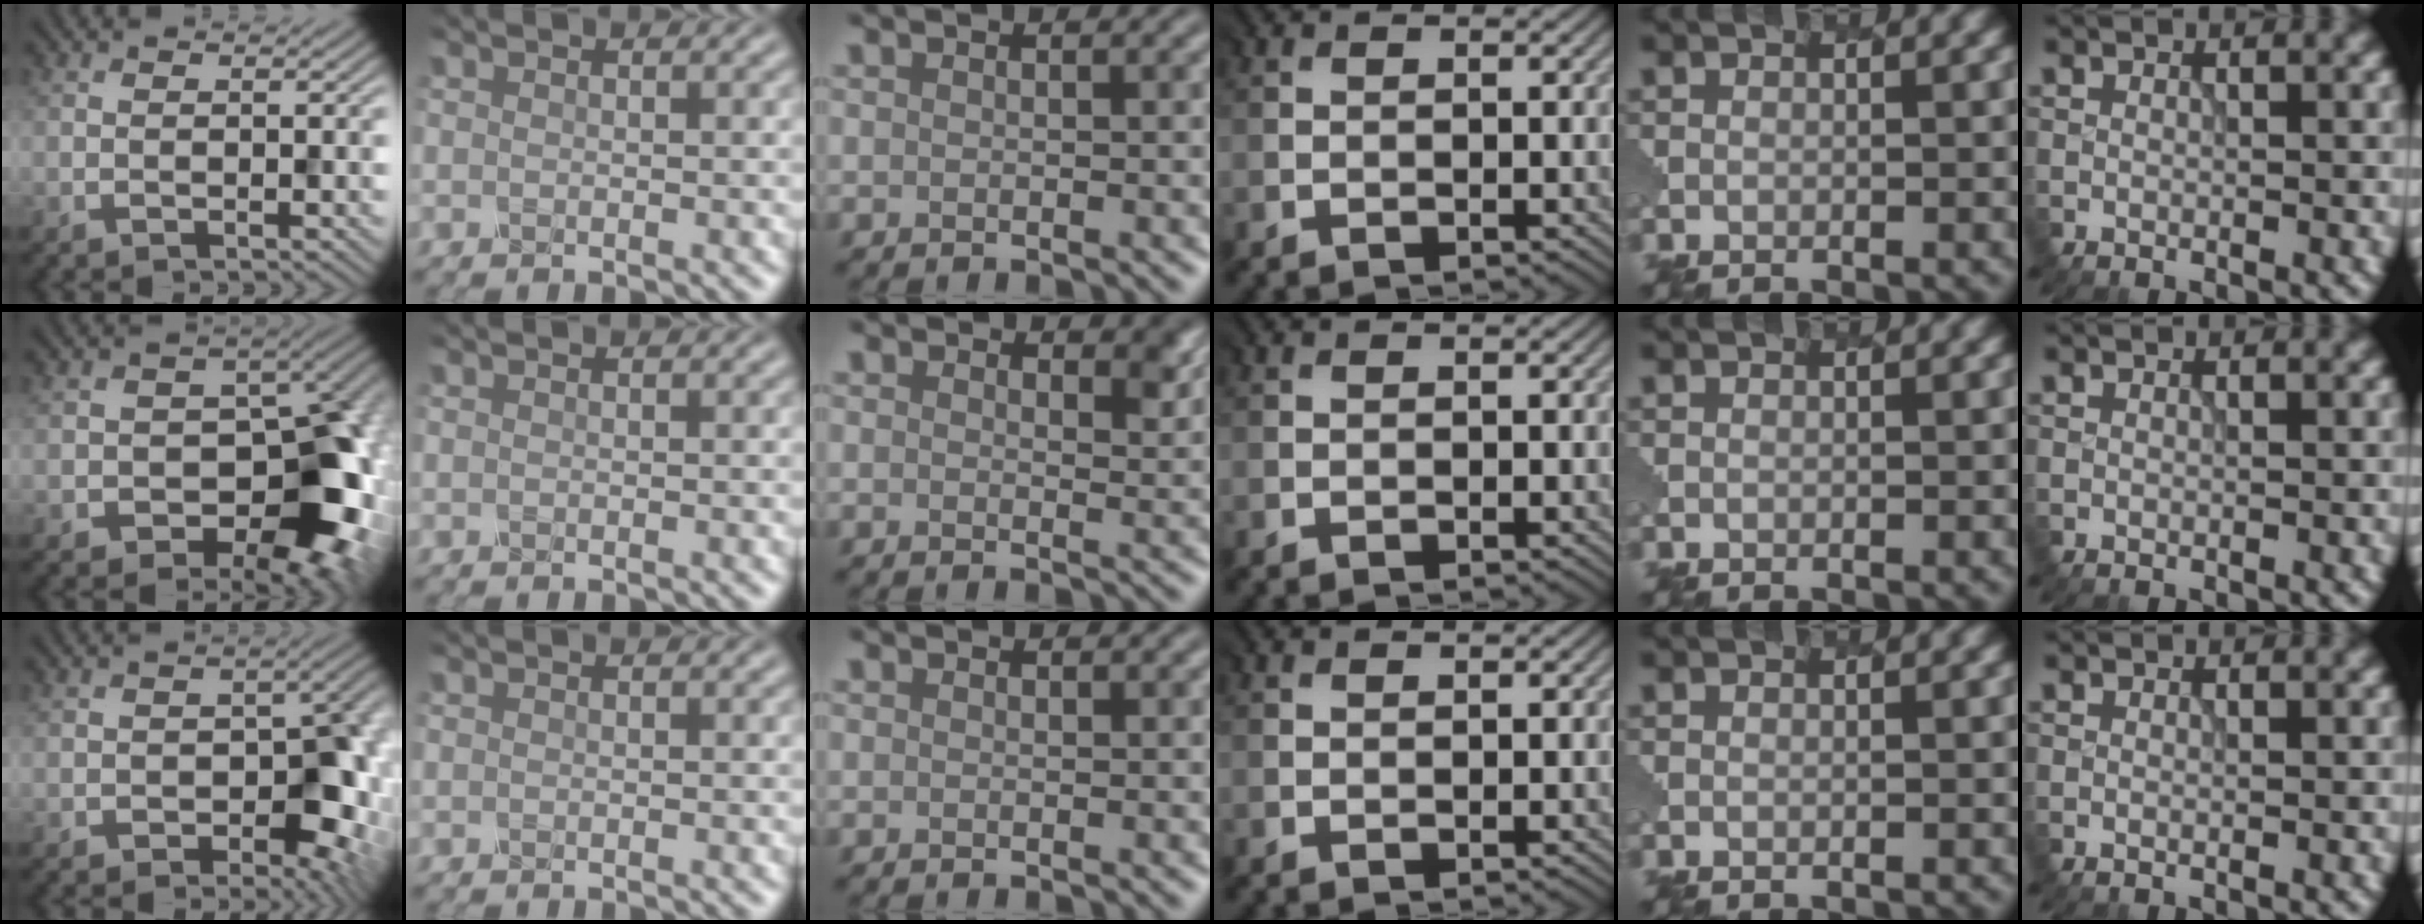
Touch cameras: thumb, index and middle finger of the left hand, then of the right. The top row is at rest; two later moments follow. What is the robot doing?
{"motion": "dispense", "object": "toothpaste"}